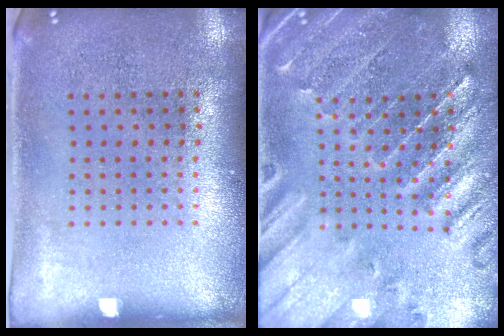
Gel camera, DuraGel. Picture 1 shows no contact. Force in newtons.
{"total": 1.1, "press": 1.1, "slide": 0.3}